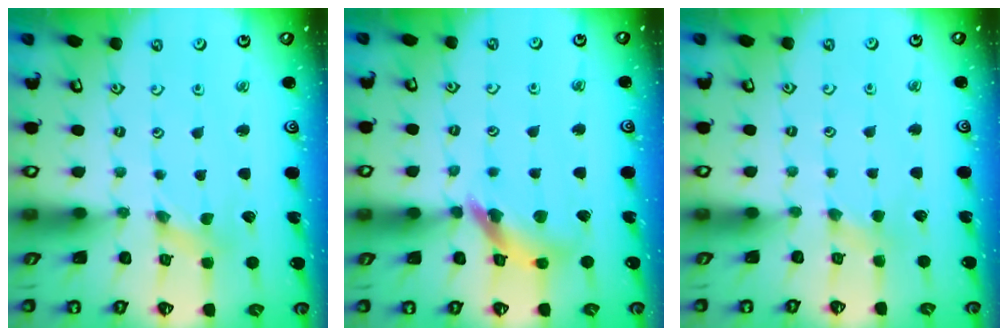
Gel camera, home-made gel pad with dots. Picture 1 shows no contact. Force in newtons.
{"total": 12.4, "press": 12.3, "slide": 1.5}
{"total": 2.2, "press": 2.2, "slide": 0.4}